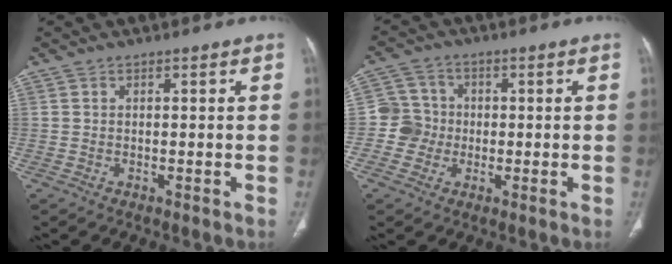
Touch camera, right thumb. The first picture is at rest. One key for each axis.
{"total": 5.9, "fx": -0.8, "fy": 5.8, "fz": 0.7, "tx": 0.017, "ty": 0.013, "tz": -0.024}